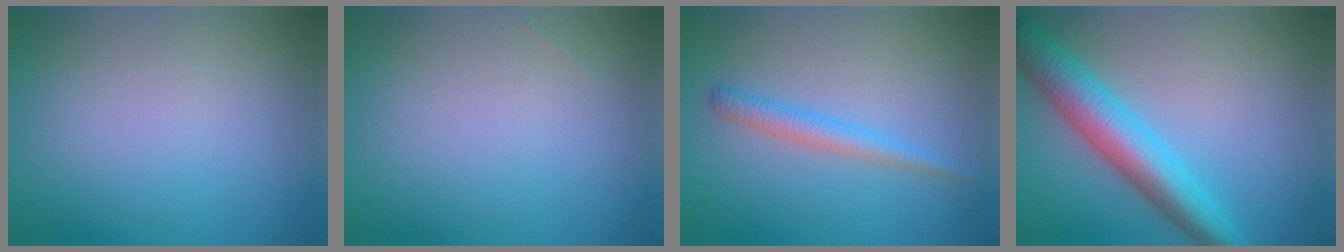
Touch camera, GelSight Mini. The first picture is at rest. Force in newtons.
{"total": 0.0}
{"total": 2.2, "press": 2.2, "slide": 0.2}
{"total": 6.7, "press": 6.7, "slide": 0.0}